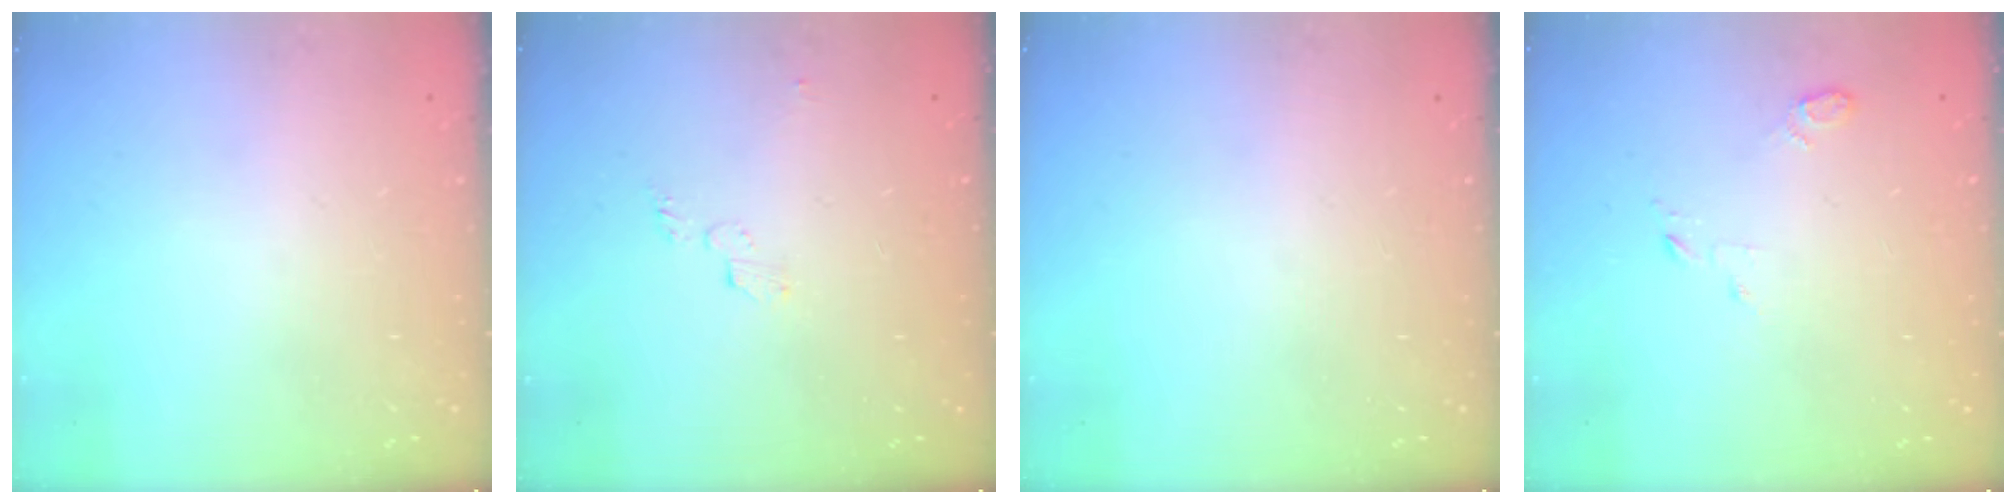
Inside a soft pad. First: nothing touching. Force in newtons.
{"total": 3.5, "press": 3.5, "slide": 0.3}
{"total": 0.0}
{"total": 3.3, "press": 3.2, "slide": 0.7}